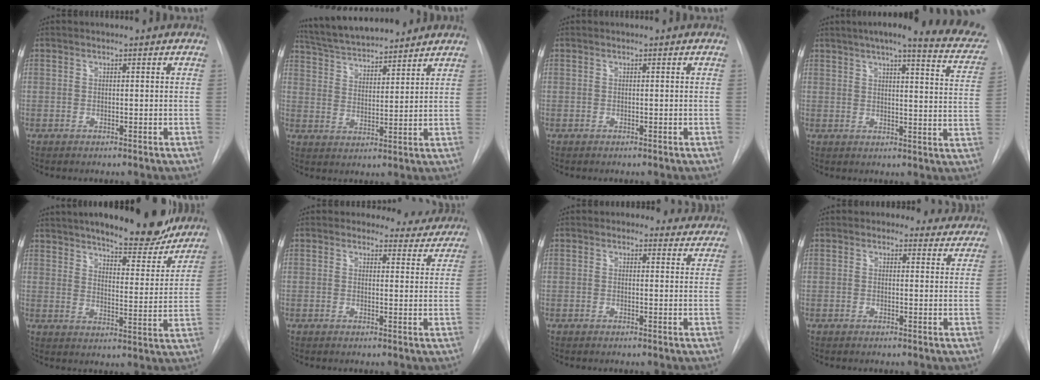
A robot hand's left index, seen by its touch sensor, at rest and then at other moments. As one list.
[{"total": 13.6, "force": [12.5, 2.2, 5.0], "torque": [-0.090, 0.024, 0.210]}, {"total": 0.0}, {"total": 21.0, "force": [17.7, 2.8, 11.0], "torque": [-0.143, -0.026, 0.197]}, {"total": 17.8, "force": [15.3, 3.9, 8.1], "torque": [-0.115, -0.018, 0.205]}, {"total": 5.8, "force": [5.2, 2.4, -0.5], "torque": [0.029, -0.011, 0.037]}, {"total": 4.5, "force": [3.9, 2.3, 0.3], "torque": [0.012, -0.001, 0.027]}, {"total": 5.2, "force": [4.5, 2.6, 0.2], "torque": [0.017, 0.000, 0.032]}]